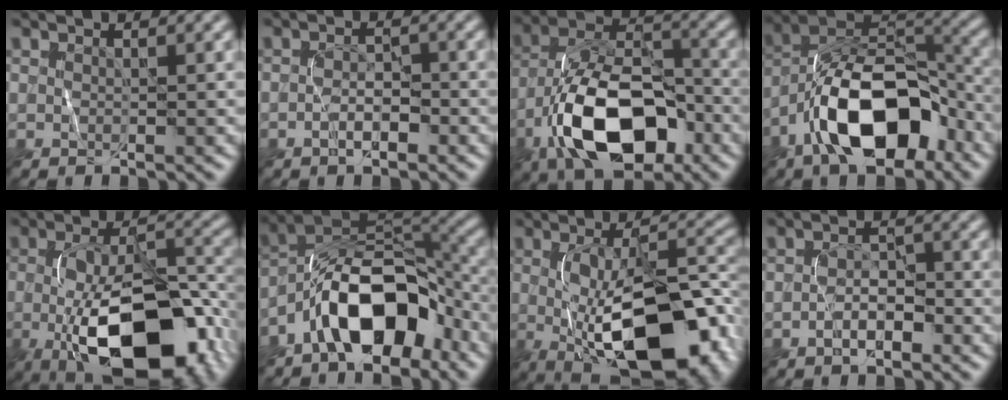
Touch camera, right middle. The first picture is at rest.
{"total": 1.7, "force": [-0.8, 0.8, 1.2], "torque": [-0.017, 0.012, -0.016]}
{"total": 12.1, "force": [-5.6, 6.1, 8.8], "torque": [-0.162, 0.011, -0.105]}
{"total": 11.7, "force": [-6.0, 5.5, 8.4], "torque": [-0.143, 0.021, -0.114]}
{"total": 13.6, "force": [-5.5, 6.0, 10.8], "torque": [-0.179, -0.006, -0.083]}
{"total": 9.5, "force": [-5.0, 4.4, 6.8], "torque": [-0.104, 0.027, -0.098]}
{"total": 13.5, "force": [-4.1, 5.9, 11.4], "torque": [-0.173, -0.012, -0.055]}
{"total": 2.2, "force": [-1.2, 1.1, 1.5], "torque": [-0.021, 0.016, -0.023]}